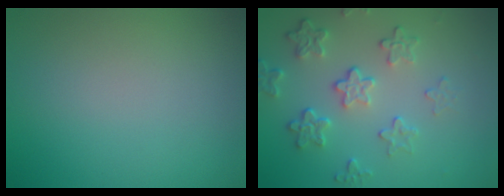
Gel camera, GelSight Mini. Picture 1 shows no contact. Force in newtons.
{"total": 4.4, "press": 3.3, "slide": 3.0}